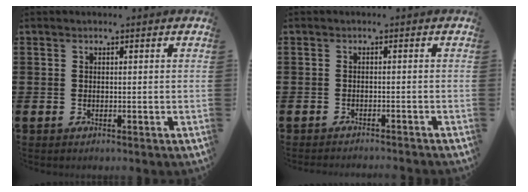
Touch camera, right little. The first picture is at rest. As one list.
[{"total": 0.9, "force": [-0.9, -0.2, 0.0], "torque": [0.000, 0.002, -0.018]}]